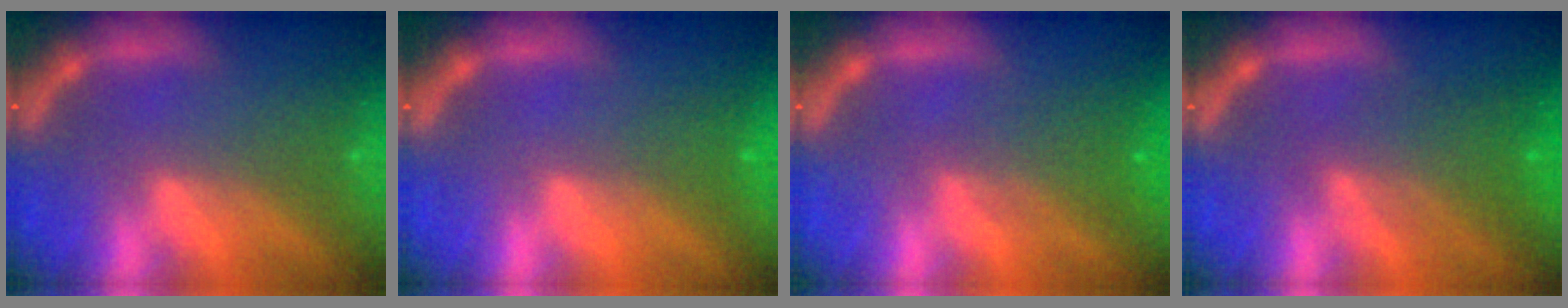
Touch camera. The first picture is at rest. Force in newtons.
{"total": 1.5}
{"total": 3.0}
{"total": 4.6}